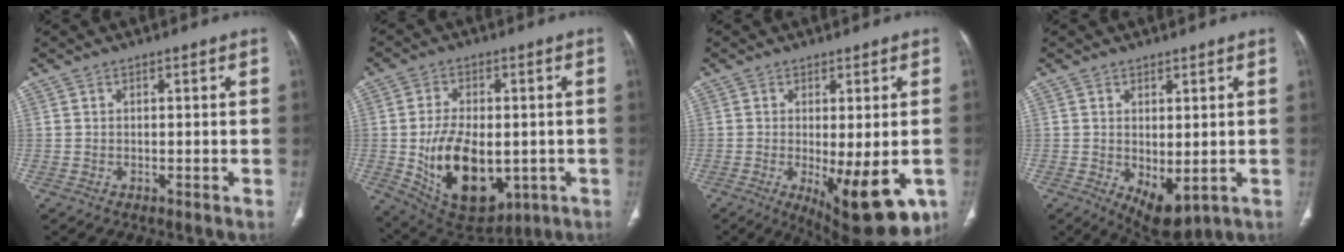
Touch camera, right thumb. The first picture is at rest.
{"total": 17.8, "force": [-3.0, 10.6, 13.9], "torque": [-0.218, -0.007, -0.020]}
{"total": 14.5, "force": [-4.7, 5.1, 12.8], "torque": [-0.147, -0.019, -0.051]}
{"total": 6.7, "force": [-1.0, 3.5, 5.6], "torque": [-0.073, -0.016, 0.003]}